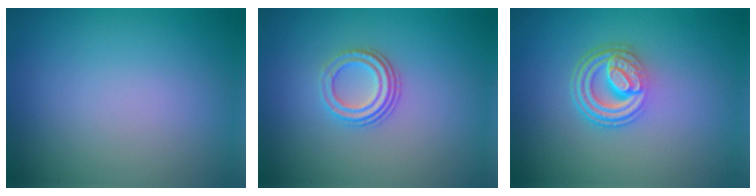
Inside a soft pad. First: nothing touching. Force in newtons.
{"total": 2.9, "press": 2.2, "slide": 1.9}
{"total": 5.0, "press": 3.5, "slide": 3.6}